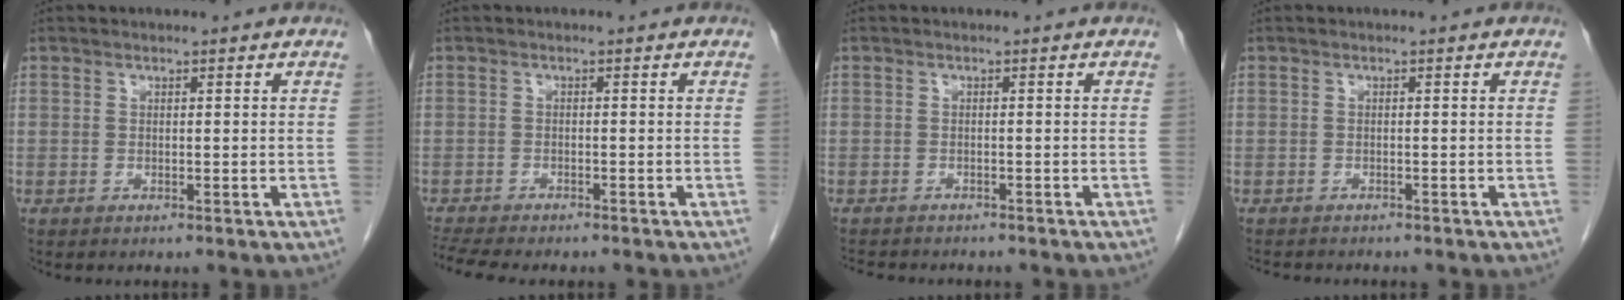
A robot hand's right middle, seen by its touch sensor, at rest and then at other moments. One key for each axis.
{"total": 7.8, "fx": -6.9, "fy": 1.4, "fz": 3.5, "tx": -0.056, "ty": -0.005, "tz": -0.107}
{"total": 6.4, "fx": -5.7, "fy": 1.9, "fz": 2.3, "tx": -0.034, "ty": -0.004, "tz": -0.076}
{"total": 4.3, "fx": -3.8, "fy": 1.2, "fz": 1.5, "tx": -0.023, "ty": -0.006, "tz": -0.051}